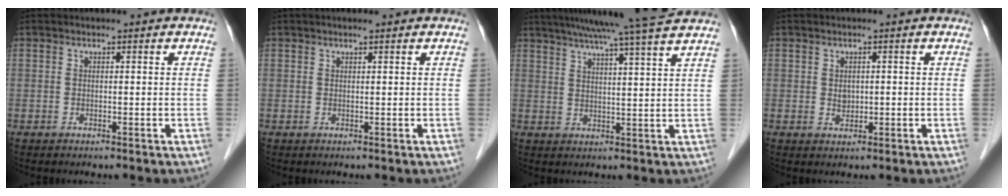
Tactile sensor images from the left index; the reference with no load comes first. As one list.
[{"total": 0.9, "force": [0.8, 0.0, 0.5], "torque": [-0.006, 0.007, 0.016]}, {"total": 14.3, "force": [11.9, -1.3, 7.7], "torque": [-0.124, 0.018, 0.159]}, {"total": 1.4, "force": [0.2, 1.1, 0.8], "torque": [-0.011, 0.002, 0.008]}]